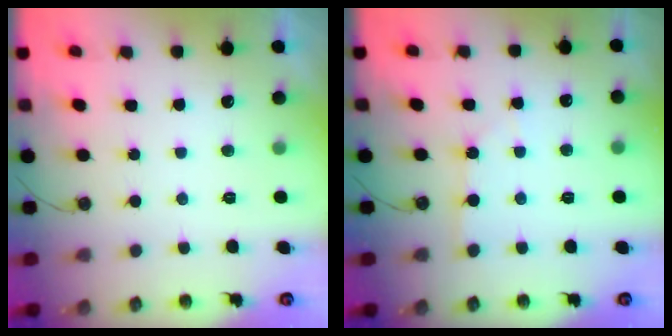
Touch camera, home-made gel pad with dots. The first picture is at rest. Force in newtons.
{"total": 2.2, "press": 2.2, "slide": 0.4}